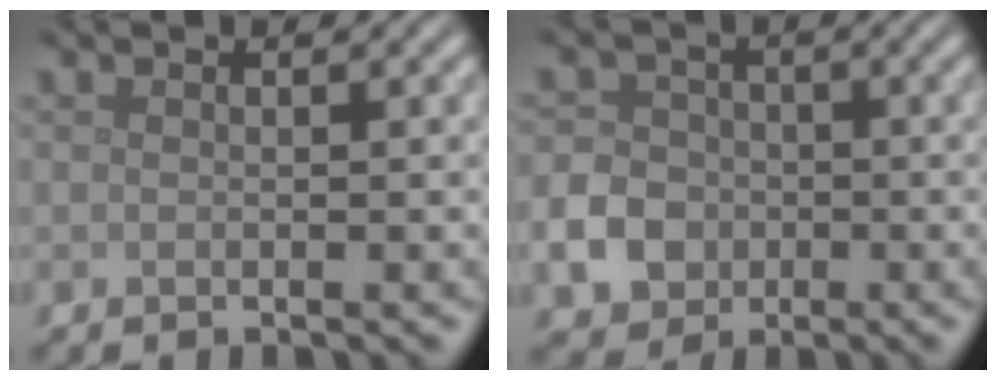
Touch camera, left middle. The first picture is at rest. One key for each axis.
{"total": 4.4, "fx": -1.4, "fy": 3.8, "fz": 1.7, "tx": -0.038, "ty": 0.002, "tz": -0.037}